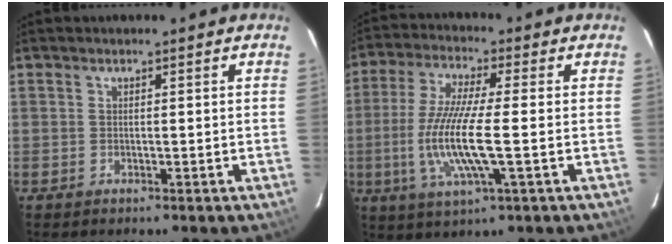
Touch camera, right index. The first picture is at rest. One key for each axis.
{"total": 12.7, "fx": -2.3, "fy": 1.6, "fz": 12.4, "tx": -0.252, "ty": -0.013, "tz": -0.045}